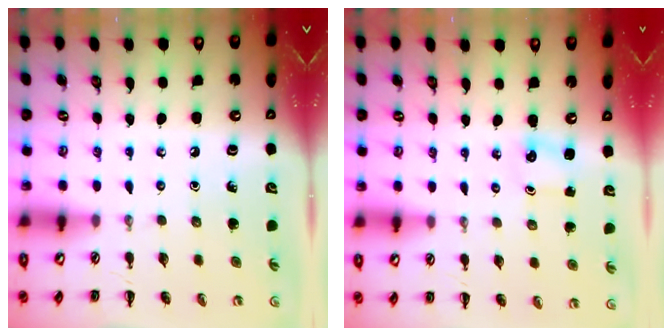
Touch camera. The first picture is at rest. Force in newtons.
{"total": 1.2, "press": 1.2, "slide": 0.2}